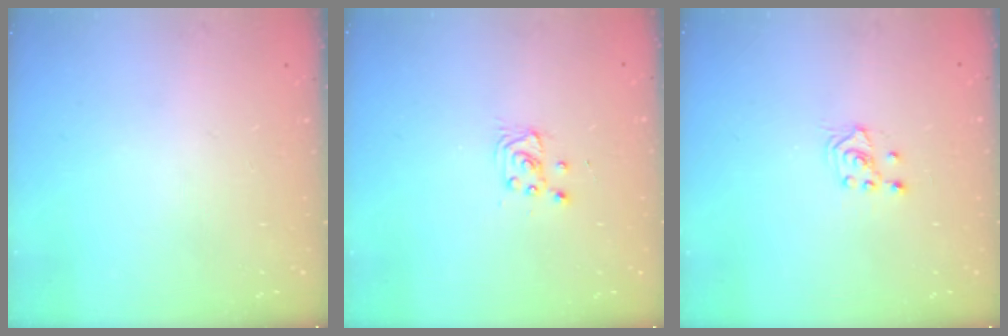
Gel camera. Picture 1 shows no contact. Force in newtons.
{"total": 2.9, "press": 2.9, "slide": 0.4}
{"total": 2.1, "press": 2.0, "slide": 0.8}